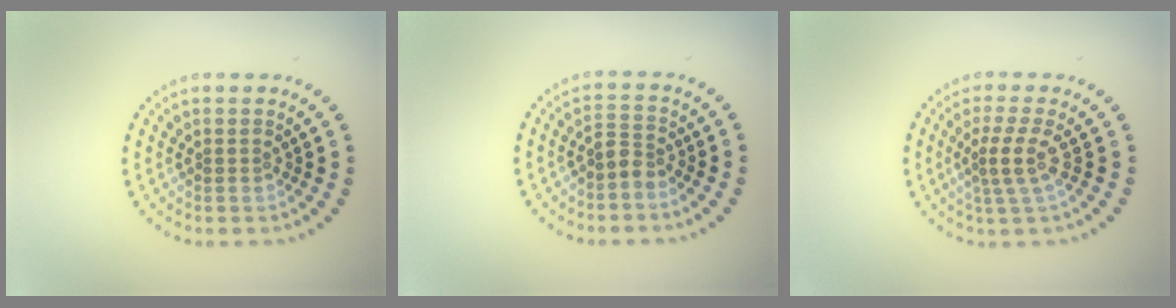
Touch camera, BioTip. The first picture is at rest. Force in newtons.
{"total": 1.7, "press": 1.3, "slide": 1.1}
{"total": 2.6, "press": 1.8, "slide": 1.9}